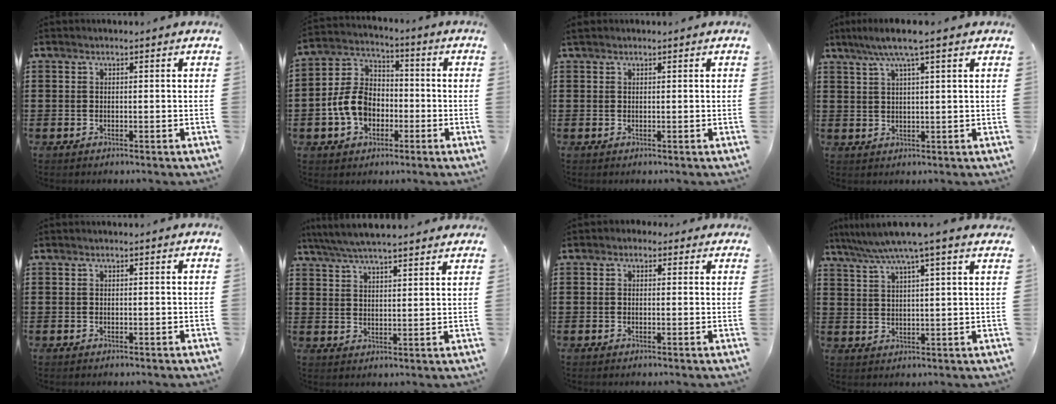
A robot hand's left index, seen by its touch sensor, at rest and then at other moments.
{"total": 8.8, "force": [-2.3, 6.8, 5.2], "torque": [-0.139, 0.016, -0.049]}
{"total": 0.8, "force": [0.5, 0.4, 0.4], "torque": [-0.009, 0.004, 0.010]}
{"total": 5.0, "force": [3.2, 0.0, 3.8], "torque": [-0.082, 0.000, 0.054]}
{"total": 0.0}
{"total": 5.2, "force": [4.8, 0.2, 1.9], "torque": [-0.051, -0.018, 0.086]}
{"total": 1.2, "force": [0.4, 1.0, 0.4], "torque": [-0.011, 0.008, 0.007]}
{"total": 6.5, "force": [5.2, -0.5, 3.9], "torque": [-0.091, -0.021, 0.087]}